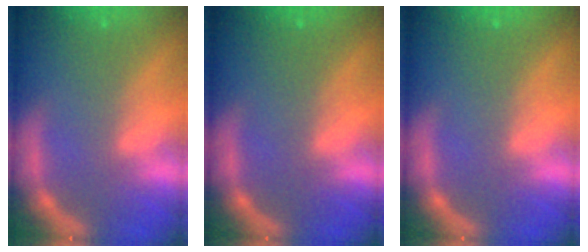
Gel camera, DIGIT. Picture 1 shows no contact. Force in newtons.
{"total": 0.0}
{"total": 0.0}